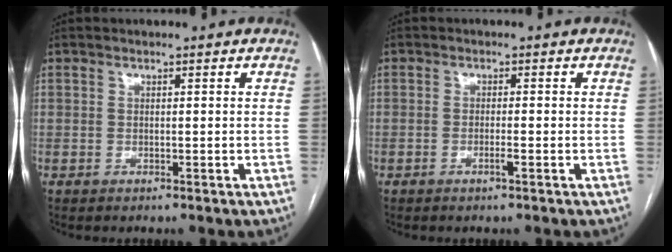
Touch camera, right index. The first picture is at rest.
{"total": 1.4, "force": [-0.6, -0.1, 1.2], "torque": [-0.026, 0.000, -0.009]}